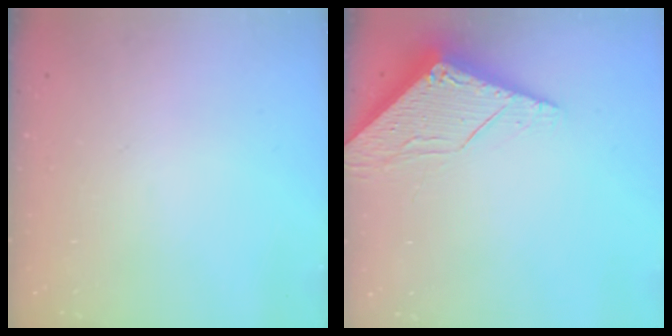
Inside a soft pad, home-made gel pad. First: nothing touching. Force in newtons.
{"total": 6.2, "press": 6.2, "slide": 0.5}